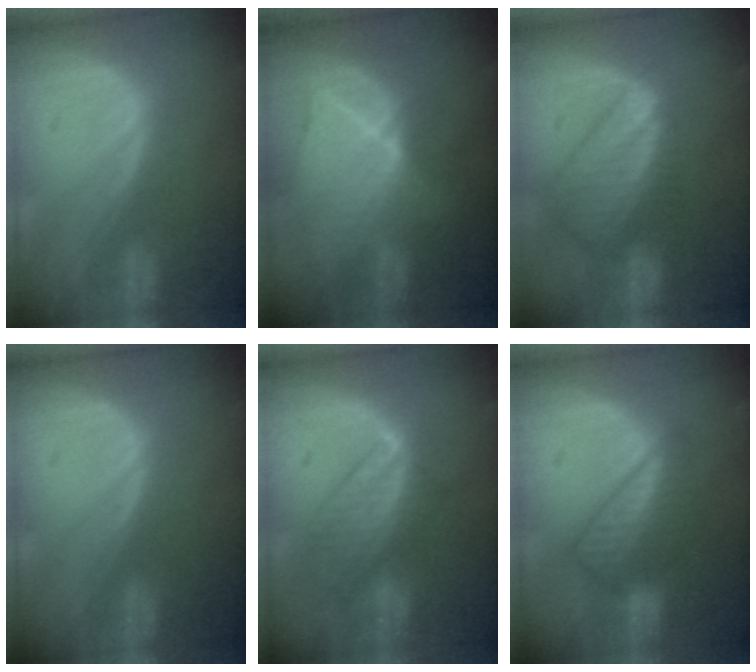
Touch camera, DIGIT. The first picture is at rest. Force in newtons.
{"total": 9.2, "press": 8.3, "slide": 4.0}
{"total": 9.0, "press": 7.8, "slide": 4.5}
{"total": 0.0}
{"total": 8.3, "press": 7.1, "slide": 4.1}
{"total": 6.3, "press": 6.3, "slide": 0.2}